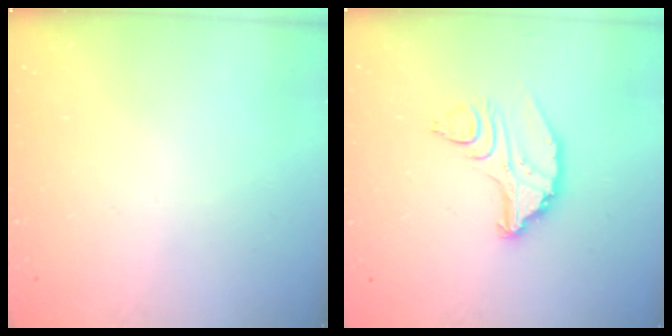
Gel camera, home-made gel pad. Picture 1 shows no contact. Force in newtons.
{"total": 9.7, "press": 9.7, "slide": 1.0}